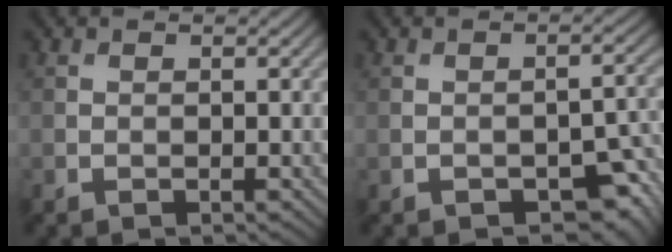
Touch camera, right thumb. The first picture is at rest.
{"total": 4.6, "force": [-2.5, 2.1, 3.3], "torque": [-0.042, -0.006, -0.029]}